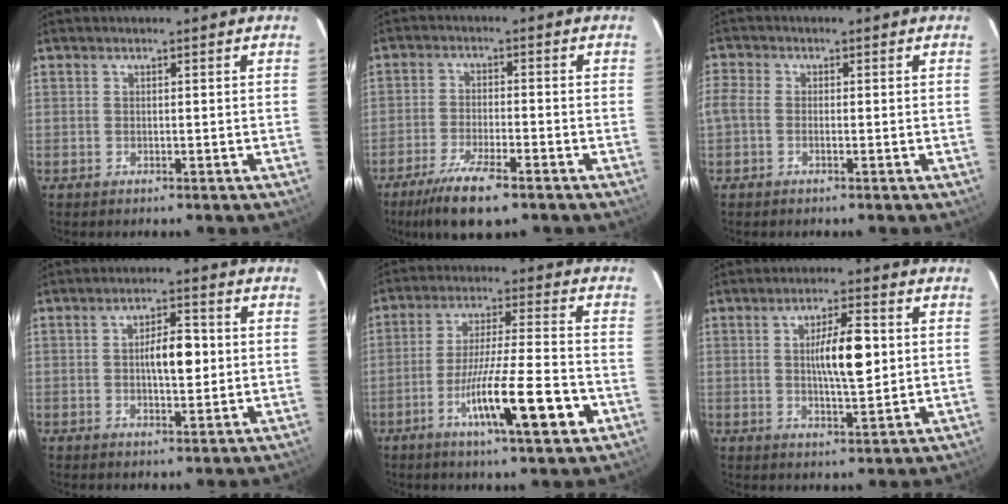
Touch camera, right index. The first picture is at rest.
{"total": 8.4, "force": [-5.9, 1.4, 5.9], "torque": [-0.110, -0.018, -0.101]}
{"total": 3.2, "force": [-0.5, 1.9, 2.6], "torque": [-0.074, 0.015, -0.012]}
{"total": 5.7, "force": [0.2, 1.9, 5.4], "torque": [-0.089, 0.011, 0.005]}
{"total": 13.7, "force": [-5.5, 0.6, 12.6], "torque": [-0.216, -0.012, -0.091]}
{"total": 7.9, "force": [0.9, 1.5, 7.7], "torque": [-0.130, 0.006, 0.017]}